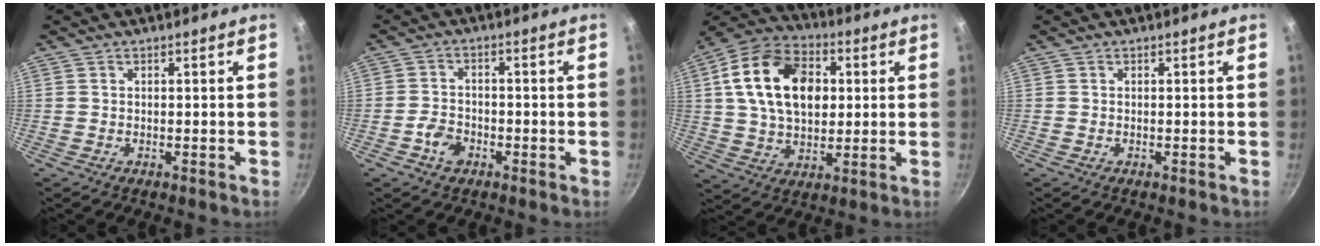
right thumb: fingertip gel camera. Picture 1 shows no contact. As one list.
[{"total": 4.3, "force": [-2.1, 3.0, 2.2], "torque": [-0.035, 0.021, -0.042]}, {"total": 19.3, "force": [3.7, 13.0, 13.8], "torque": [-0.214, 0.013, 0.053]}, {"total": 0.0}]